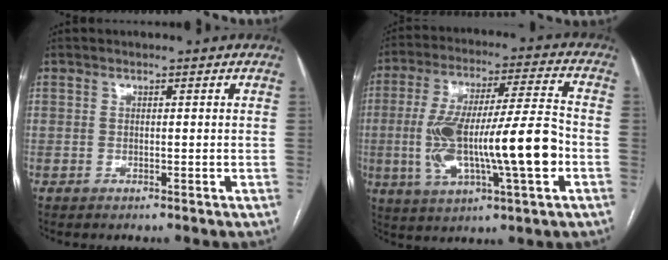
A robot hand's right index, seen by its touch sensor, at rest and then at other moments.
{"total": 18.4, "force": [-3.4, 2.7, 17.9], "torque": [-0.335, 0.012, -0.050]}